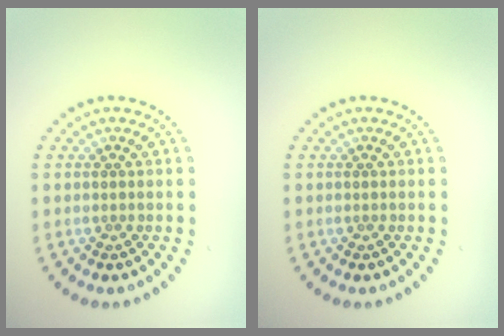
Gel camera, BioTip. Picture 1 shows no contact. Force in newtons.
{"total": 0.0}